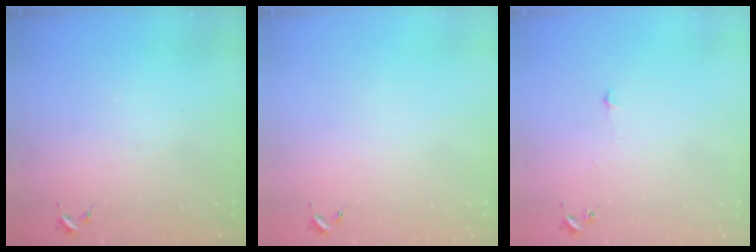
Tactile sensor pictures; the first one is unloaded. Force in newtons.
{"total": 0.0}
{"total": 2.7, "press": 2.6, "slide": 0.3}